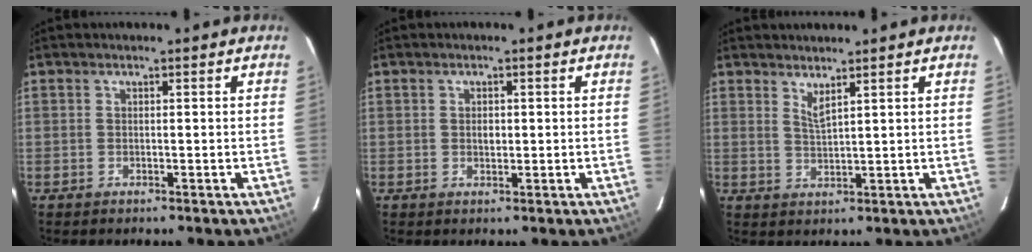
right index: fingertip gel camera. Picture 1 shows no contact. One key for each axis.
{"total": 1.5, "fx": 0.0, "fy": 1.1, "fz": 1.0, "tx": -0.016, "ty": 0.003, "tz": 0.001}
{"total": 2.5, "fx": 2.0, "fy": 0.0, "fz": 1.4, "tx": -0.028, "ty": -0.006, "tz": 0.033}